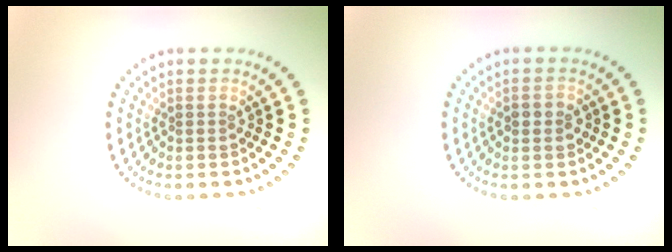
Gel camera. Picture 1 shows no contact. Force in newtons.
{"total": 1.3, "press": 1.3, "slide": 0.1}